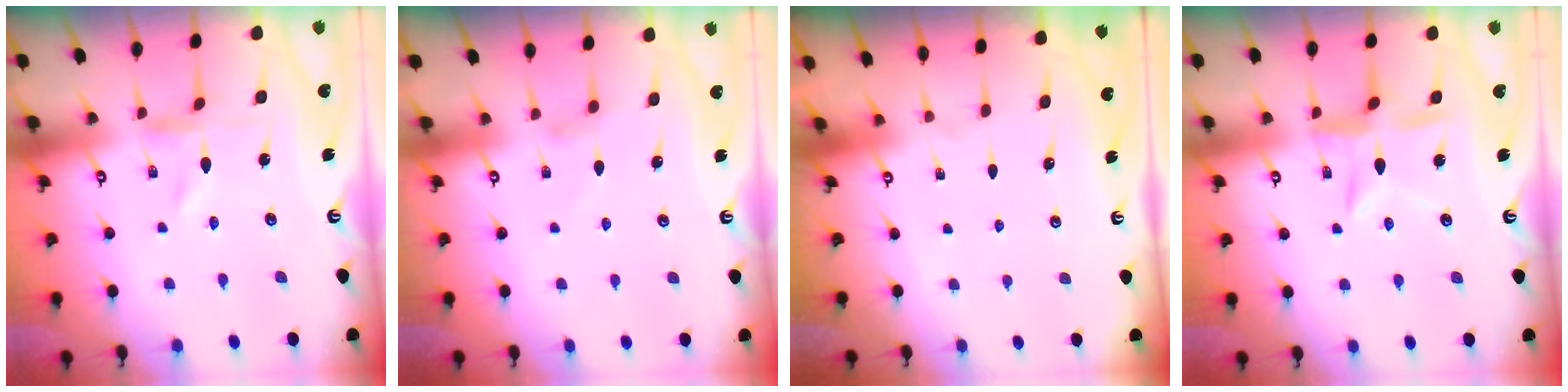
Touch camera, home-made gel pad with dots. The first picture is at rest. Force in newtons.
{"total": 1.6, "press": 1.5, "slide": 0.4}
{"total": 0.0}
{"total": 8.8, "press": 8.7, "slide": 0.9}